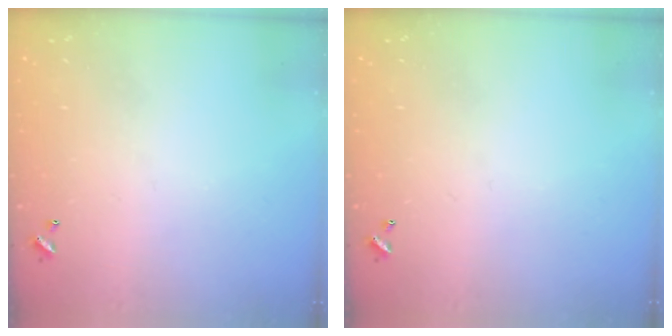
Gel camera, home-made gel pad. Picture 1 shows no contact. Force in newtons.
{"total": 0.0}